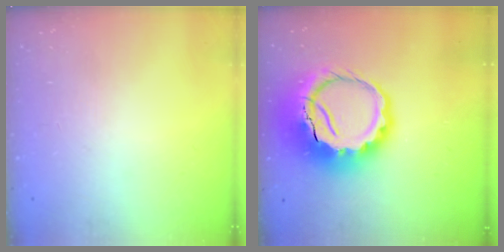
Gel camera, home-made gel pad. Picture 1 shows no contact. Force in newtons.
{"total": 14.2, "press": 13.9, "slide": 3.1}